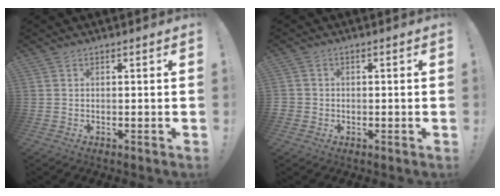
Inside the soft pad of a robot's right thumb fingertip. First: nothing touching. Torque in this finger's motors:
{"motor_torque": [0.25, 0.23, 0.15, -0.33, 0.00]}